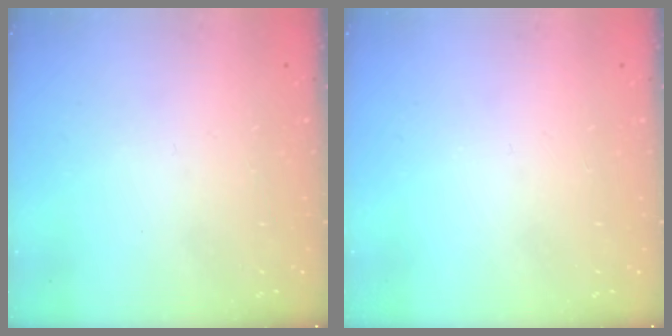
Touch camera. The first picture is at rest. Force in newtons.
{"total": 0.0}